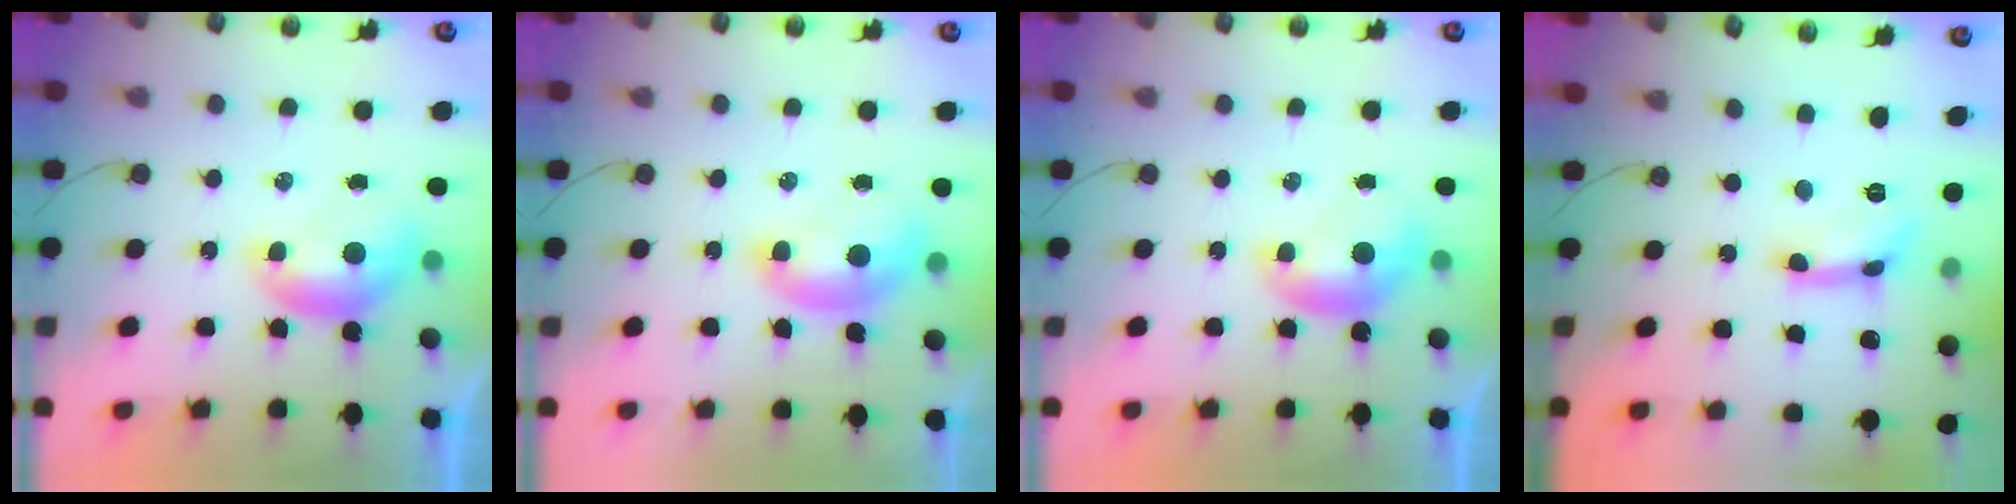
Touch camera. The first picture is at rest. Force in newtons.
{"total": 1.8, "press": 1.7, "slide": 0.6}
{"total": 0.0}
{"total": 2.7, "press": 2.7, "slide": 0.3}